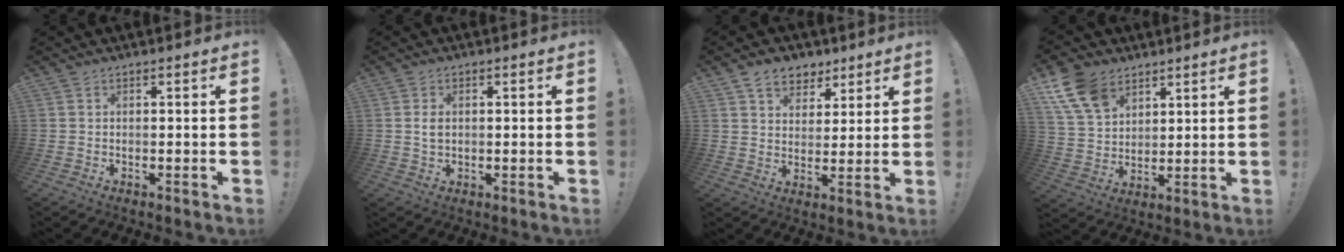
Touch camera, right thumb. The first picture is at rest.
{"total": 2.6, "force": [0.4, 1.7, 1.9], "torque": [-0.022, -0.002, 0.004]}
{"total": 8.0, "force": [5.1, 5.5, 2.8], "torque": [-0.036, -0.025, 0.098]}
{"total": 13.4, "force": [8.0, 8.7, 6.3], "torque": [-0.124, -0.037, 0.157]}